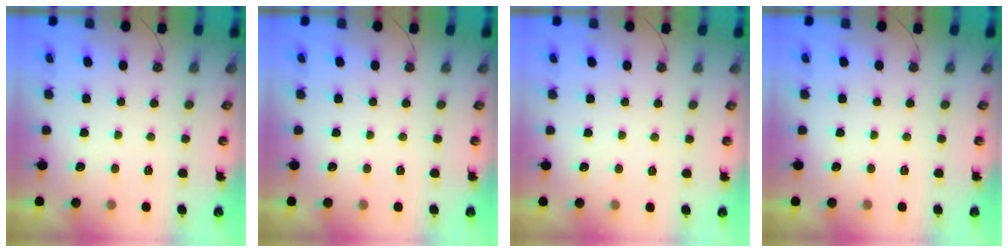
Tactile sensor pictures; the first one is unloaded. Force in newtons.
{"total": 0.0}
{"total": 2.8, "press": 2.8, "slide": 0.5}
{"total": 0.0}